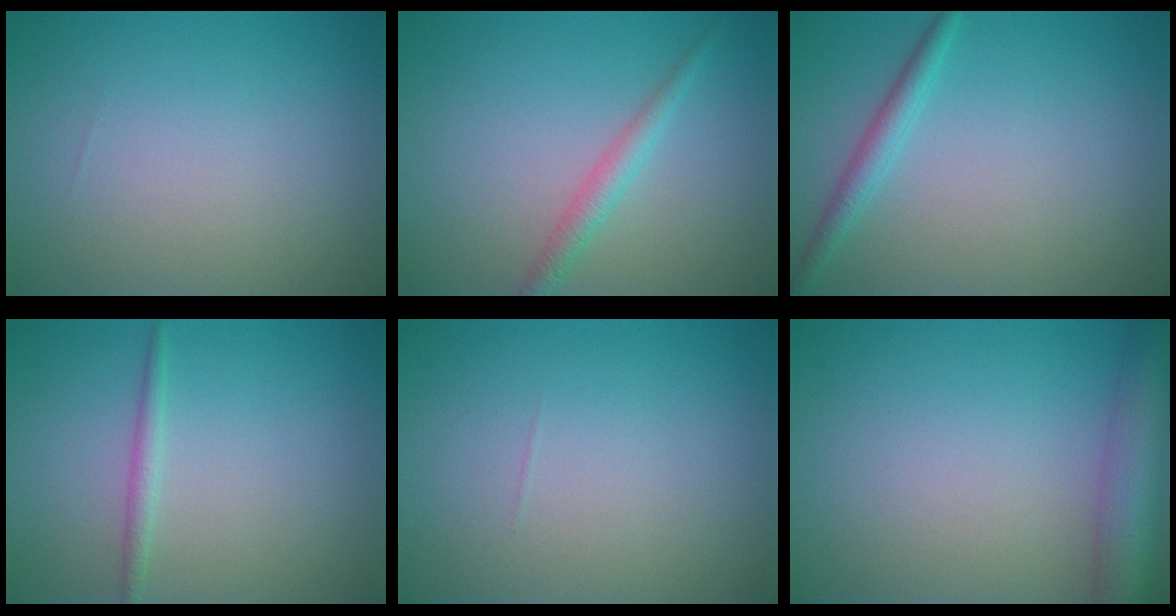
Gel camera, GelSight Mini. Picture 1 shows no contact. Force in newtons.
{"total": 1.9, "press": 1.9, "slide": 0.0}
{"total": 2.0, "press": 2.0, "slide": 0.1}
{"total": 1.2, "press": 1.2, "slide": 0.1}
{"total": 0.0}
{"total": 6.1, "press": 6.1, "slide": 0.3}